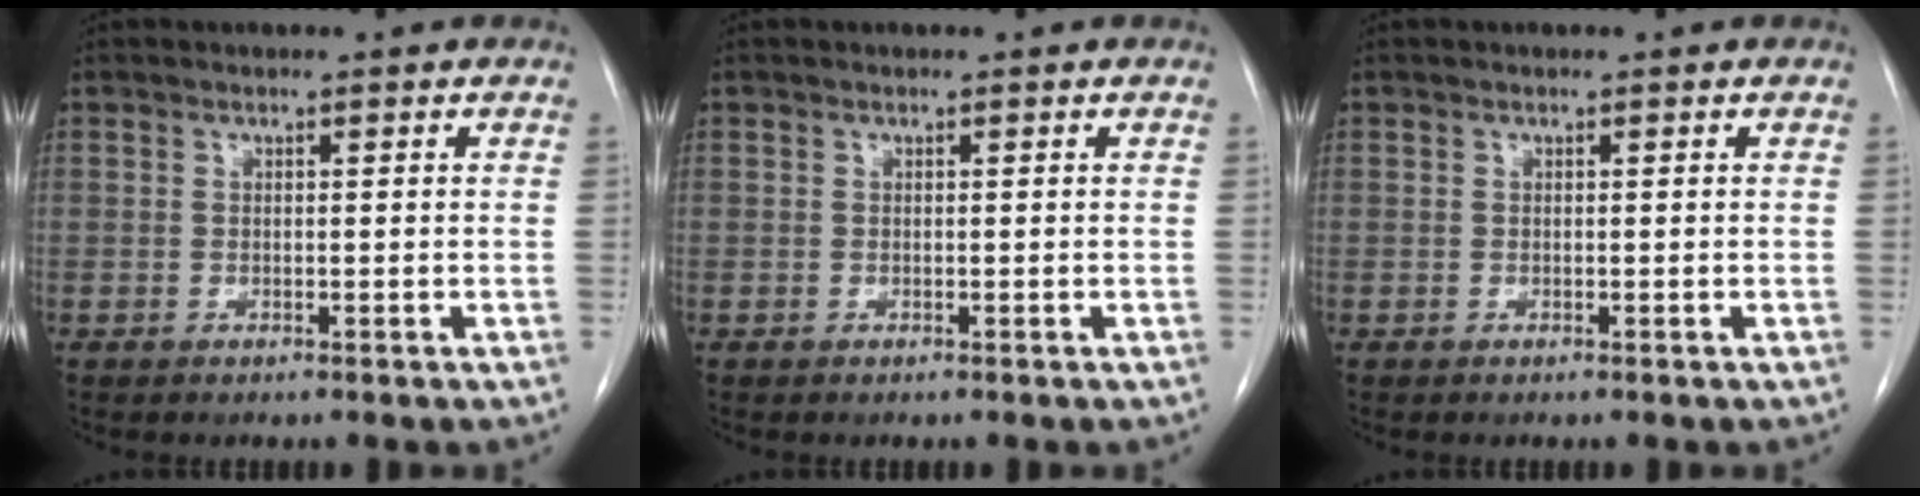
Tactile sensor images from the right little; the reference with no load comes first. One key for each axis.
{"total": 0.0}
{"total": 0.0}